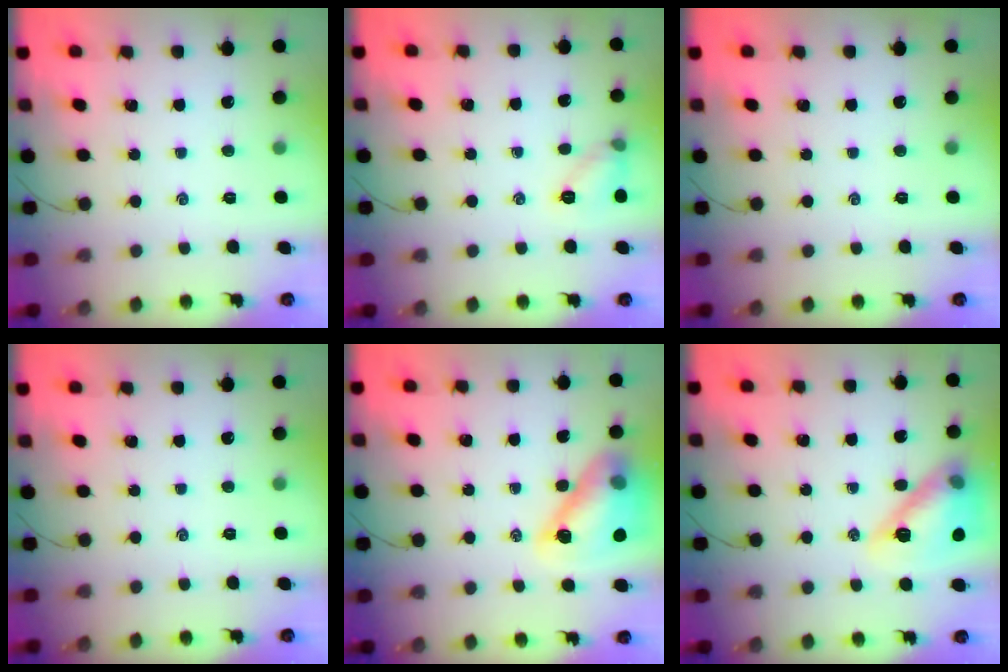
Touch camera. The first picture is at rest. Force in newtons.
{"total": 7.2, "press": 6.9, "slide": 2.0}
{"total": 0.0}
{"total": 0.0}
{"total": 14.2, "press": 13.6, "slide": 4.1}
{"total": 16.9, "press": 16.7, "slide": 2.4}